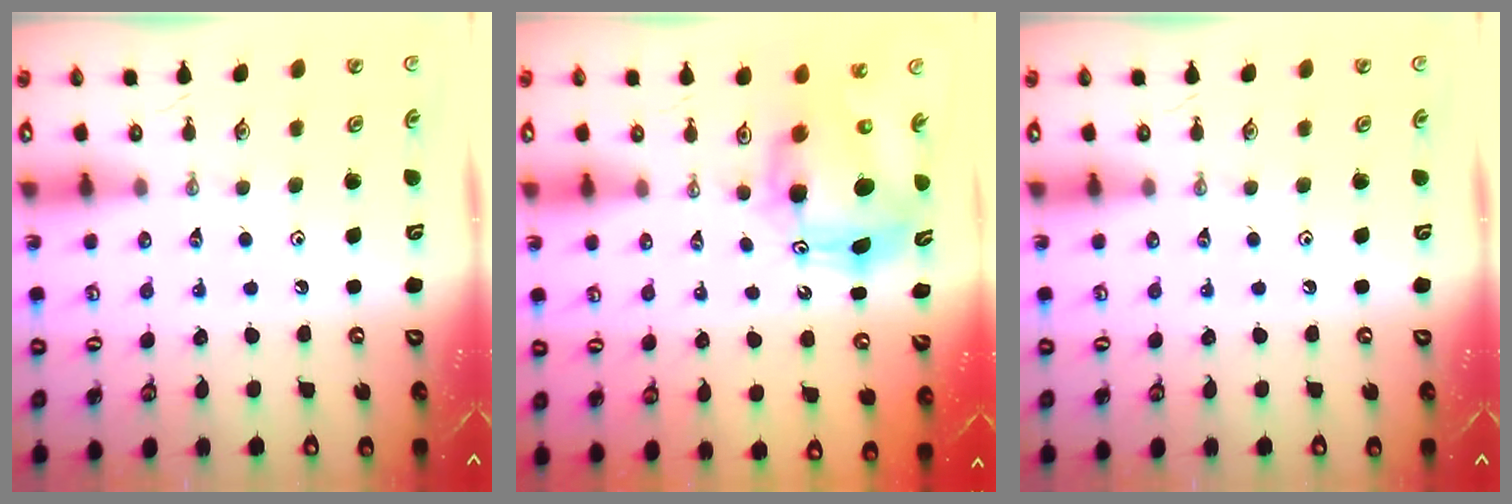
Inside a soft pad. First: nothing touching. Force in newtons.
{"total": 10.2, "press": 10.1, "slide": 1.0}
{"total": 0.0}